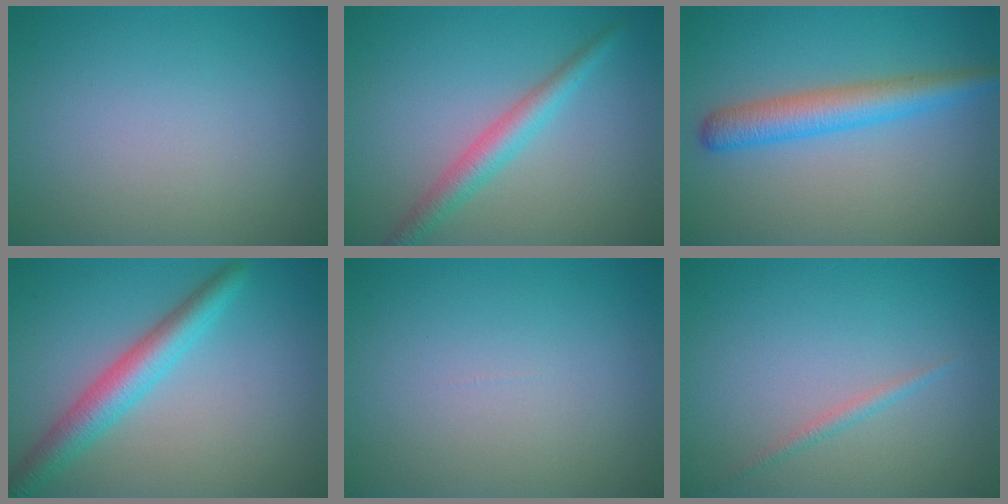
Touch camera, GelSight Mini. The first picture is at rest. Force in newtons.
{"total": 2.9, "press": 2.9, "slide": 0.0}
{"total": 4.2, "press": 4.2, "slide": 0.1}
{"total": 4.2, "press": 4.2, "slide": 0.2}
{"total": 0.0}
{"total": 0.9, "press": 0.9, "slide": 0.0}